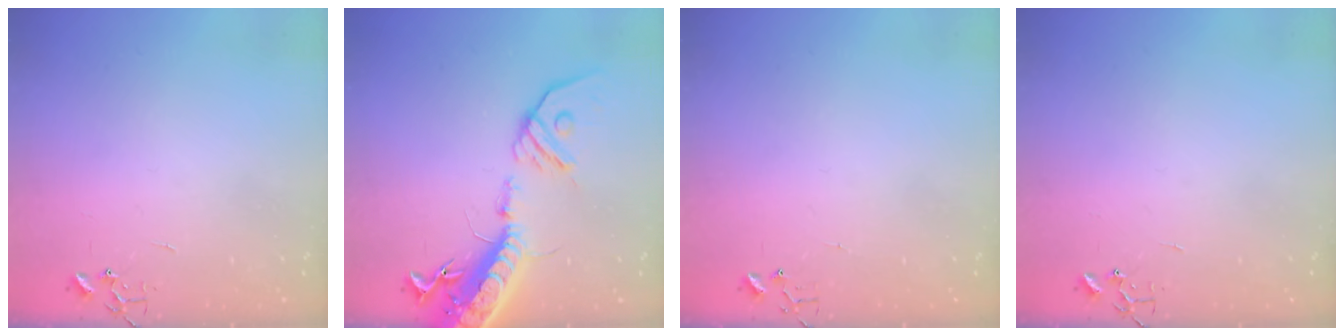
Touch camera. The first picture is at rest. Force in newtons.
{"total": 20.4, "press": 19.9, "slide": 4.3}
{"total": 3.6, "press": 3.6, "slide": 0.4}
{"total": 0.0}